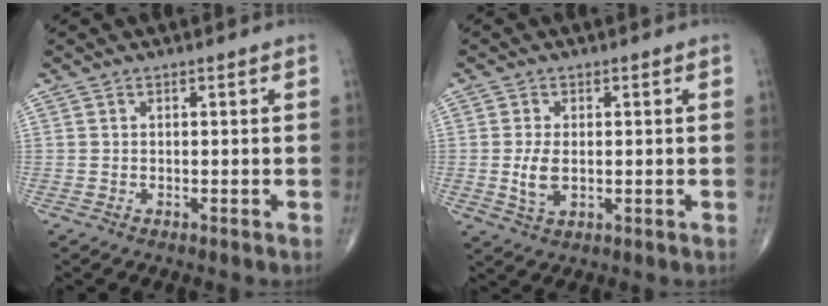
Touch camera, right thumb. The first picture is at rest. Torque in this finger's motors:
{"motor_torque": [-0.20, 0.27, 0.26, 0.25, 0.04]}